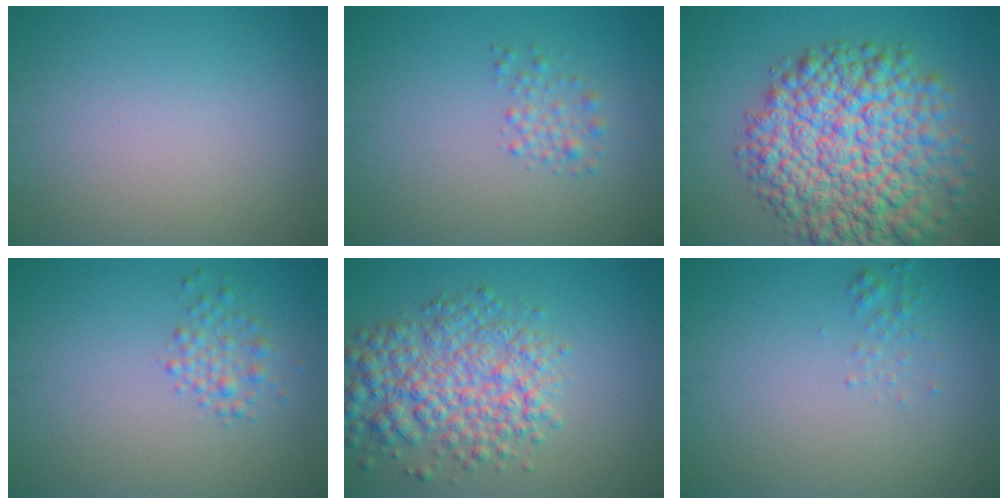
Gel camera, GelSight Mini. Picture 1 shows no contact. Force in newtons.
{"total": 1.5, "press": 1.5, "slide": 0.1}
{"total": 12.8, "press": 12.8, "slide": 0.4}
{"total": 1.9, "press": 1.9, "slide": 0.1}
{"total": 6.7, "press": 6.7, "slide": 0.2}
{"total": 1.0, "press": 1.0, "slide": 0.0}